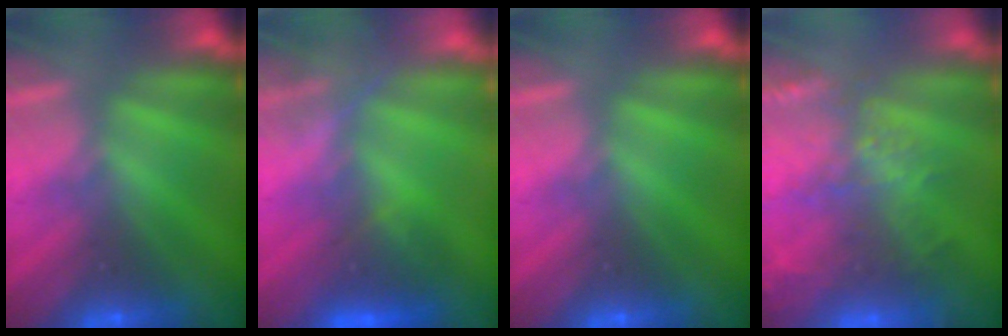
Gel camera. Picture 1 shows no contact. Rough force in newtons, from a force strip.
{"total": 4.8}
{"total": 0.0}
{"total": 6.1}